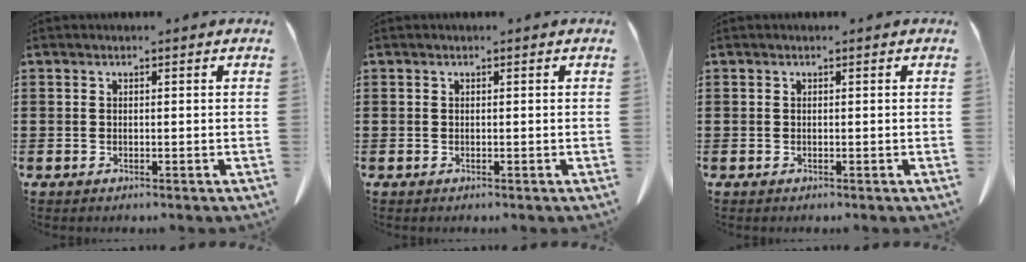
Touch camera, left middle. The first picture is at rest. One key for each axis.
{"total": 0.0}
{"total": 0.0}